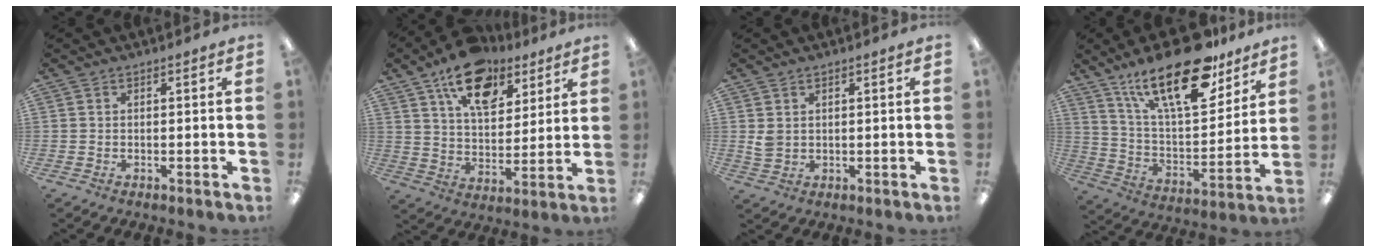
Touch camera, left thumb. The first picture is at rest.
{"total": 16.5, "force": [10.7, 8.9, 8.9], "torque": [-0.130, -0.052, 0.188]}
{"total": 2.8, "force": [1.0, 2.0, 1.6], "torque": [-0.024, -0.001, 0.018]}
{"total": 24.4, "force": [16.5, 9.1, 15.6], "torque": [-0.253, -0.094, 0.279]}